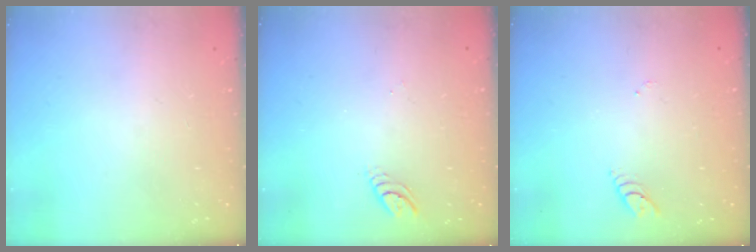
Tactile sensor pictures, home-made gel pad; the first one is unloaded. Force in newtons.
{"total": 3.9, "press": 3.9, "slide": 0.4}
{"total": 2.9, "press": 2.8, "slide": 0.3}